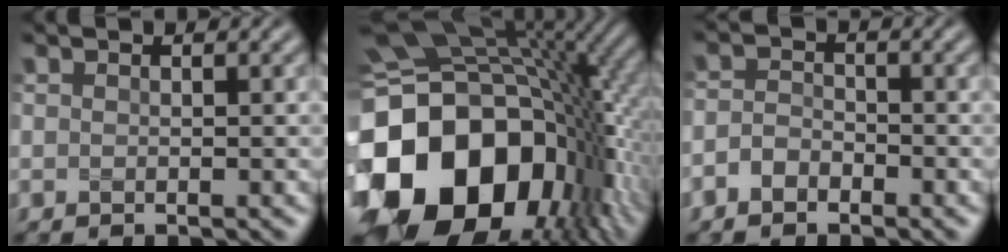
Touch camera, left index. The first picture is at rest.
{"total": 18.8, "force": [-5.1, 13.7, 11.8], "torque": [-0.230, -0.012, -0.093]}
{"total": 1.8, "force": [-1.2, 1.0, 0.8], "torque": [-0.018, 0.008, -0.031]}